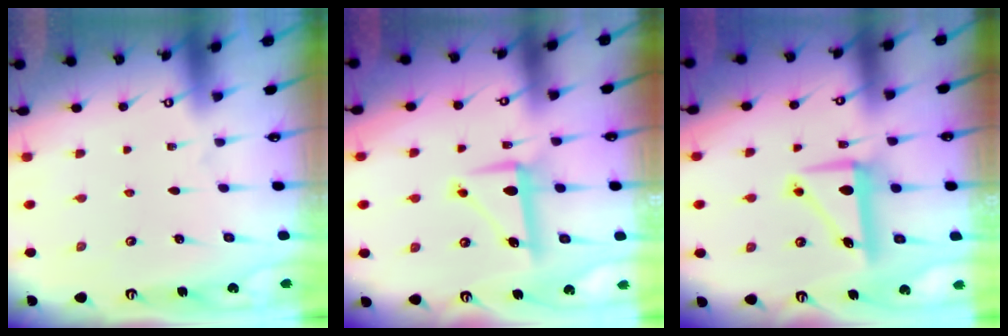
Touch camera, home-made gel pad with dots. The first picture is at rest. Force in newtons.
{"total": 8.2, "press": 8.1, "slide": 0.8}
{"total": 8.6, "press": 8.6, "slide": 0.7}